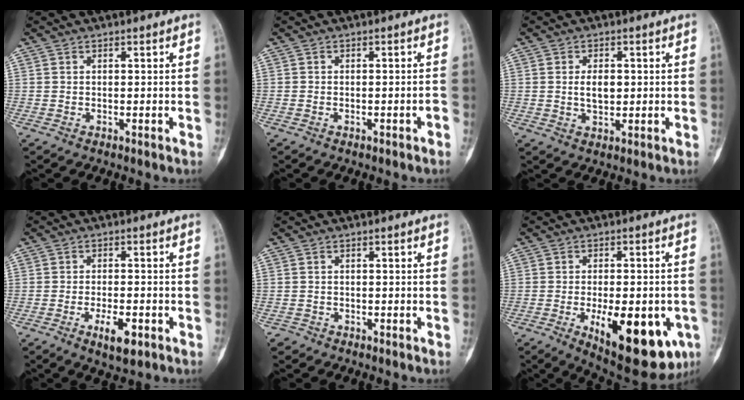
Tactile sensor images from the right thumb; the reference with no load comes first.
{"total": 1.2, "force": [-0.8, 0.3, 0.8], "torque": [-0.017, 0.013, -0.010]}
{"total": 3.9, "force": [0.3, 2.3, 3.1], "torque": [-0.044, -0.002, 0.007]}
{"total": 5.5, "force": [-2.4, 2.0, 4.5], "torque": [-0.074, 0.002, -0.035]}
{"total": 1.0, "force": [-0.7, 0.6, -0.2], "torque": [0.000, 0.002, -0.018]}
{"total": 18.8, "force": [-6.4, 7.9, 15.8], "torque": [-0.176, -0.004, -0.071]}